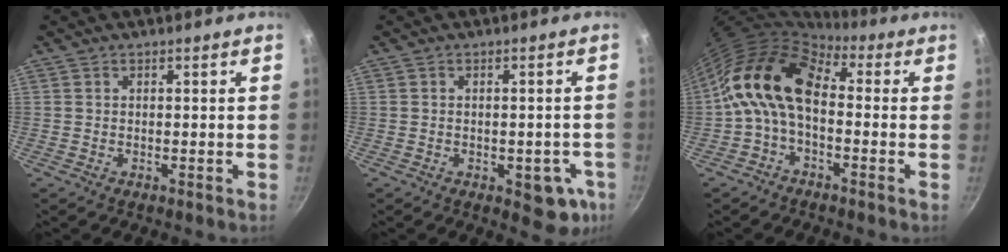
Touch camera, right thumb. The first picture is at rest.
{"total": 7.8, "force": [-2.6, 4.0, 6.2], "torque": [-0.039, 0.010, -0.027]}
{"total": 12.4, "force": [-0.3, 7.7, 9.7], "torque": [-0.154, 0.035, -0.026]}